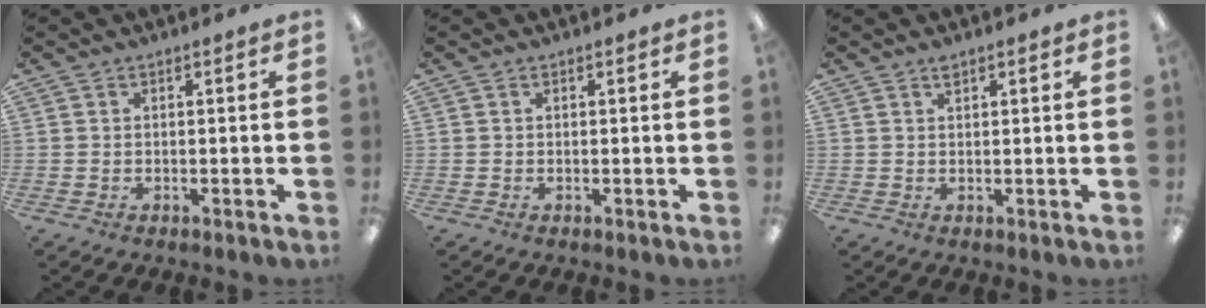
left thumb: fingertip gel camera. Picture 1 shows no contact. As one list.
[{"total": 0.0}, {"total": 1.3, "force": [0.9, 0.4, 0.8], "torque": [-0.010, -0.002, 0.015]}]